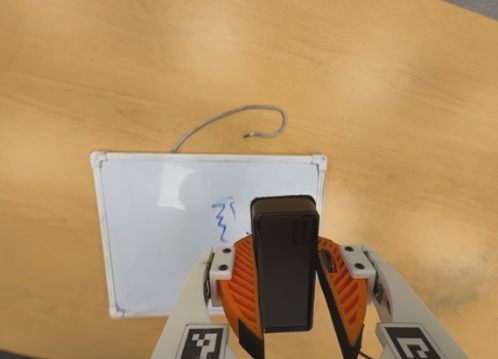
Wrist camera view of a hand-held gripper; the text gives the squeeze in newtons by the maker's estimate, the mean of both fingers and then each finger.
{"total": 6.2, "left": 6.5, "right": 5.9}